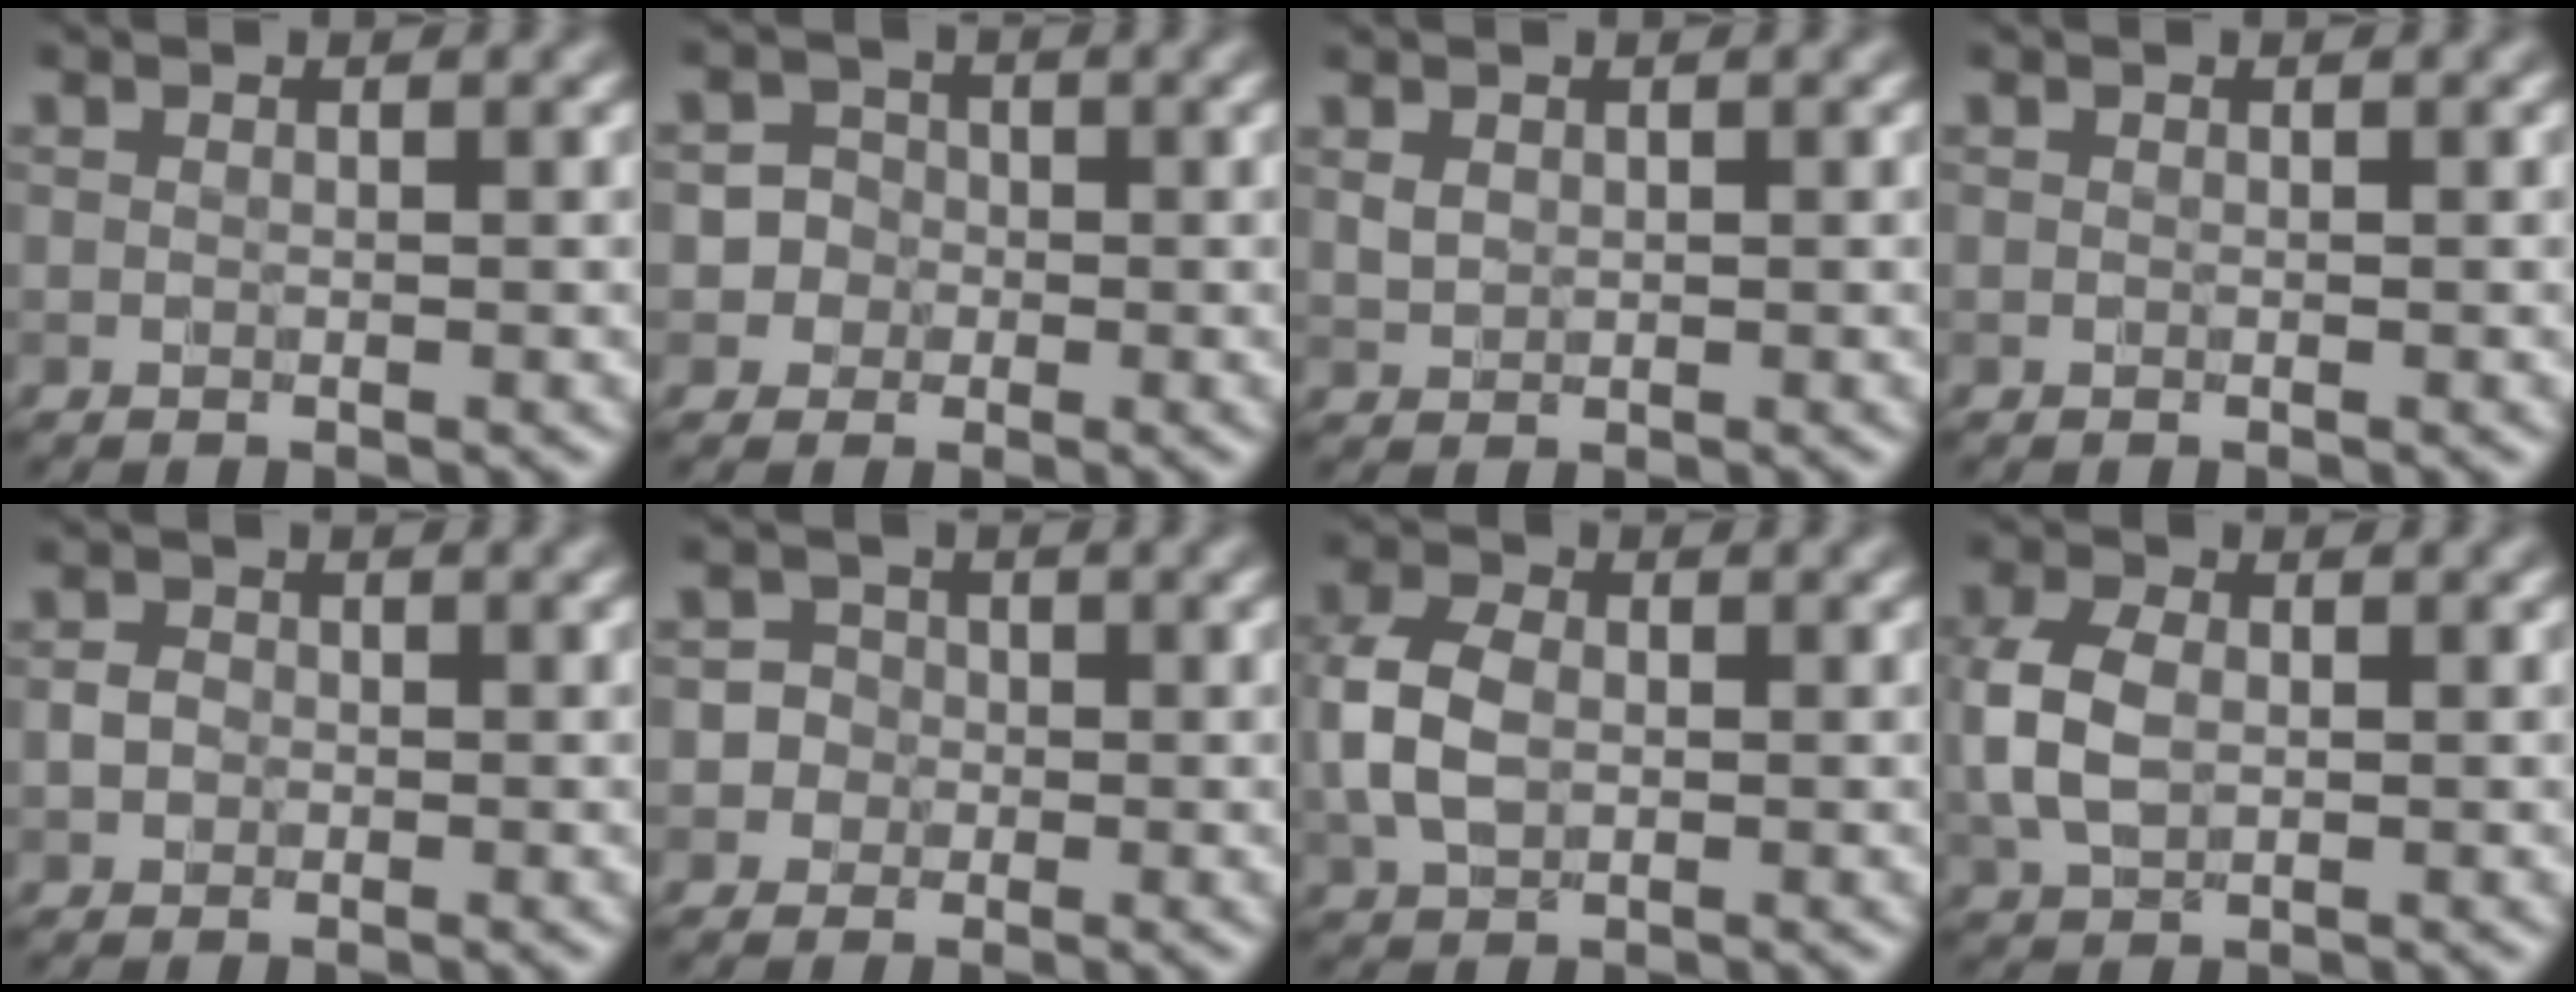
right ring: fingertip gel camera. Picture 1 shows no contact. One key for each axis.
{"total": 3.3, "fx": -0.9, "fy": 3.2, "fz": 0.1, "tx": 0.030, "ty": 0.009, "tz": -0.033}
{"total": 0.9, "fx": 0.5, "fy": 0.6, "fz": 0.5, "tx": -0.010, "ty": 0.000, "tz": 0.012}
{"total": 0.0}
{"total": 1.0, "fx": -0.3, "fy": 0.9, "fz": 0.3, "tx": -0.003, "ty": -0.001, "tz": -0.008}
{"total": 3.2, "fx": -0.7, "fy": 3.1, "fz": 0.3, "tx": 0.031, "ty": 0.013, "tz": -0.033}
{"total": 4.4, "fx": -0.2, "fy": 3.1, "fz": 3.2, "tx": -0.079, "ty": 0.003, "tz": -0.010}
{"total": 4.1, "fx": 0.0, "fy": 2.8, "fz": 2.9, "tx": -0.076, "ty": 0.001, "tz": -0.002}